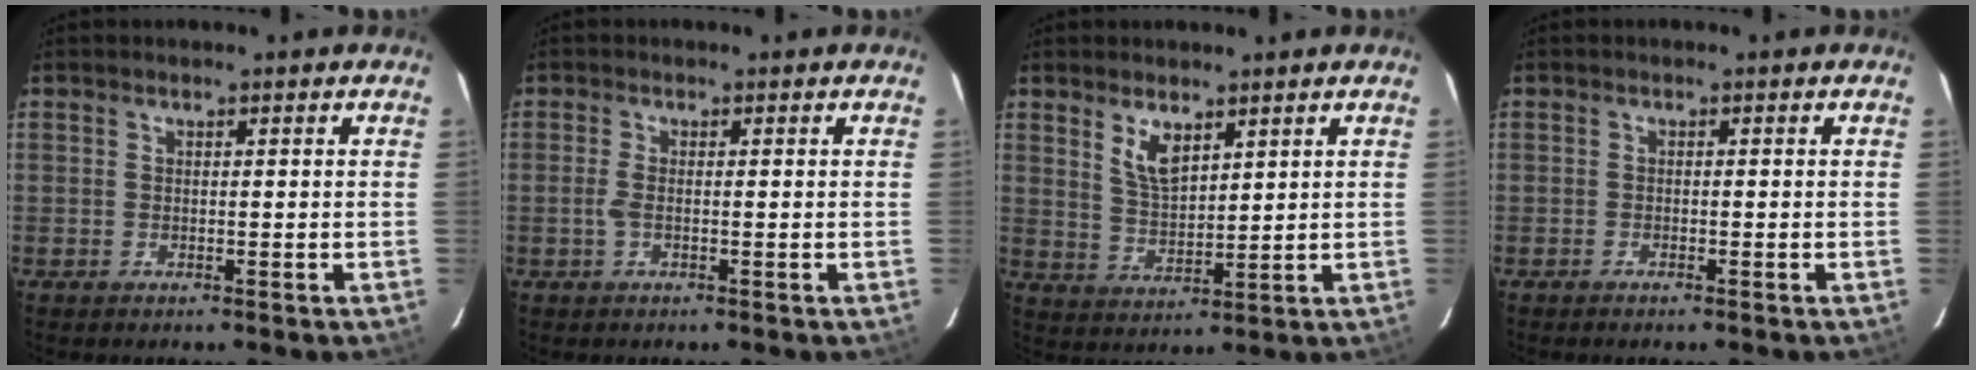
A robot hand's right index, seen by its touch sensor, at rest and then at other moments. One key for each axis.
{"total": 1.8, "fx": -0.4, "fy": 0.4, "fz": 1.7, "tx": -0.037, "ty": -0.002, "tz": -0.008}
{"total": 5.9, "fx": 3.5, "fy": 2.7, "fz": 4.0, "tx": -0.071, "ty": -0.003, "tz": 0.071}
{"total": 0.7, "fx": -0.6, "fy": 0.1, "fz": 0.3, "tx": -0.007, "ty": 0.000, "tz": -0.013}